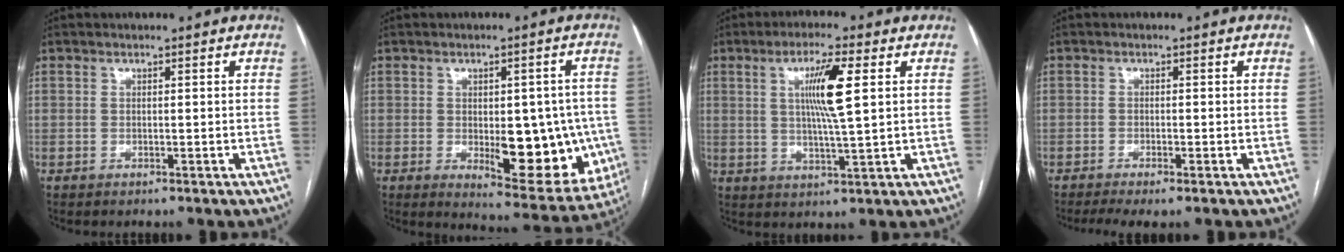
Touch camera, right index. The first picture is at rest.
{"total": 14.6, "force": [-2.3, 5.9, 13.1], "torque": [-0.156, 0.000, -0.011]}
{"total": 8.2, "force": [2.2, 0.1, 7.9], "torque": [-0.146, -0.002, 0.038]}
{"total": 4.3, "force": [-3.0, 0.8, 3.0], "torque": [-0.052, -0.008, -0.046]}